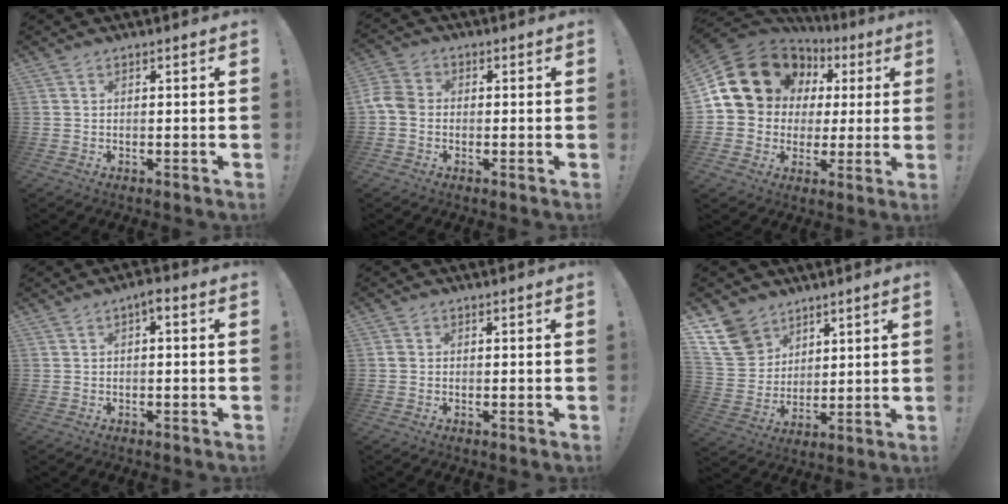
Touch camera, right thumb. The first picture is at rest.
{"total": 6.5, "force": [-1.0, 5.1, 3.8], "torque": [-0.087, 0.017, -0.013]}
{"total": 17.9, "force": [7.3, 14.3, 7.9], "torque": [-0.120, -0.032, 0.165]}
{"total": 2.1, "force": [-0.5, 0.8, 1.9], "torque": [-0.032, 0.008, -0.013]}
{"total": 1.3, "force": [-0.1, 1.1, 0.6], "torque": [-0.013, 0.006, -0.001]}
{"total": 12.9, "force": [8.1, 9.3, 3.7], "torque": [-0.077, -0.051, 0.167]}